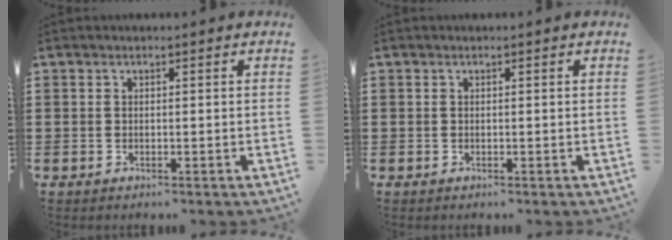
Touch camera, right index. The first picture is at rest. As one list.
[{"total": 0.0}]